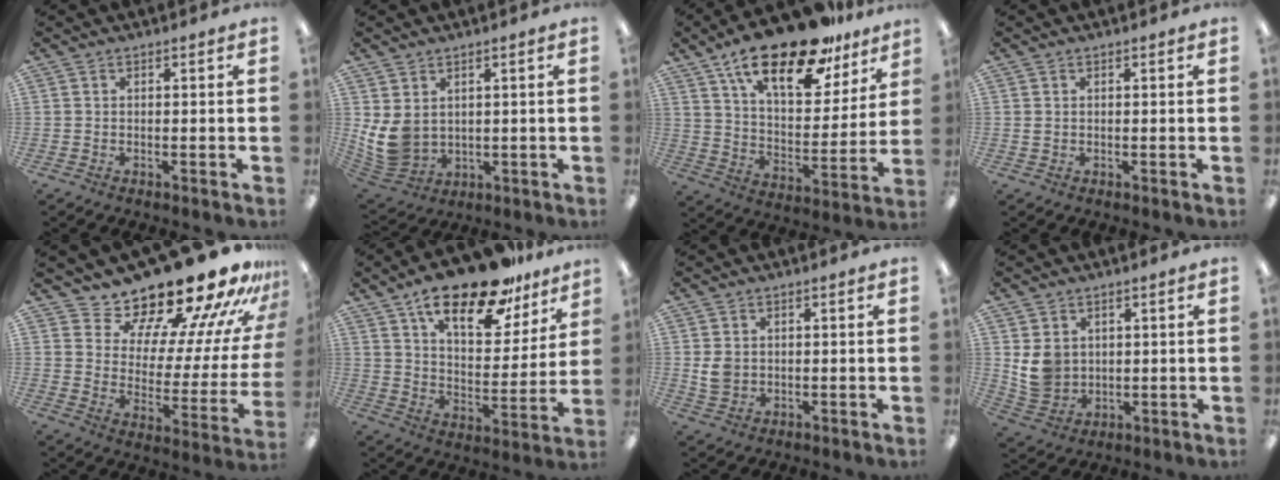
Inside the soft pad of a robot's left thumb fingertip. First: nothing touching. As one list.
[{"total": 8.6, "force": [1.8, 6.6, 5.1], "torque": [-0.126, -0.012, 0.037]}, {"total": 22.7, "force": [15.9, 8.6, 13.7], "torque": [-0.220, -0.093, 0.271]}, {"total": 0.9, "force": [0.4, 0.7, 0.5], "torque": [-0.011, 0.005, 0.006]}, {"total": 19.8, "force": [18.0, 5.4, 6.1], "torque": [-0.074, -0.165, 0.306]}, {"total": 21.9, "force": [15.9, 8.3, 12.5], "torque": [-0.196, -0.096, 0.270]}, {"total": 4.2, "force": [0.7, 3.5, 2.3], "torque": [-0.042, 0.001, 0.012]}, {"total": 6.8, "force": [2.0, 6.0, 2.5], "torque": [-0.050, 0.004, 0.044]}]